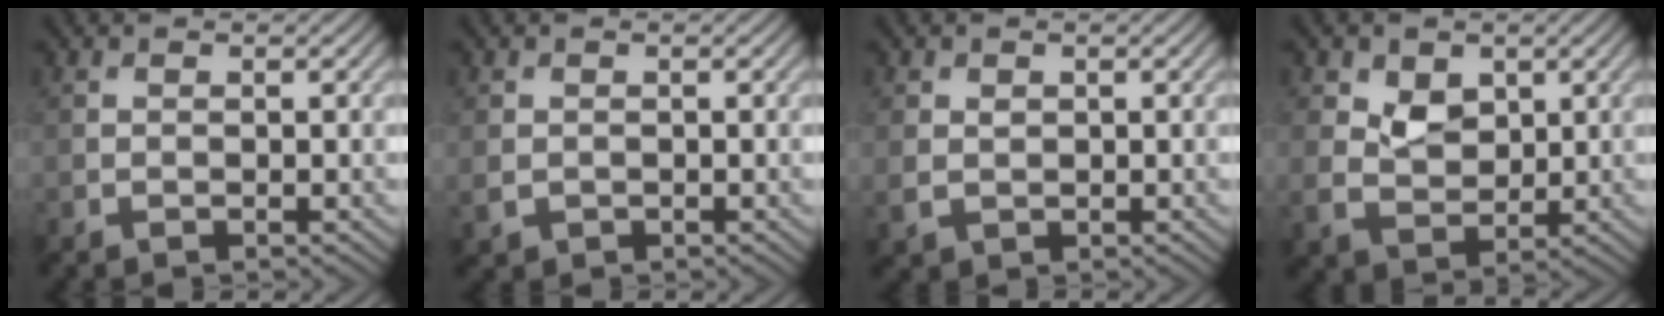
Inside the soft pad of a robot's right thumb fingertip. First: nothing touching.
{"total": 1.7, "force": [-0.1, 1.5, 0.8], "torque": [-0.025, -0.007, -0.001]}
{"total": 2.0, "force": [0.3, 1.6, 1.1], "torque": [-0.027, -0.005, 0.010]}
{"total": 4.1, "force": [1.6, 3.0, 2.4], "torque": [-0.054, -0.006, 0.025]}